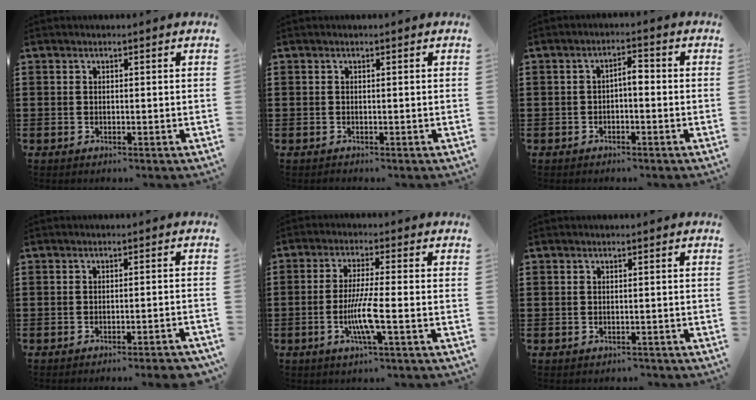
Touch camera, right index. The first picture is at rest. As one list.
[{"total": 0.0}, {"total": 2.3, "force": [-0.9, 0.7, 2.0], "torque": [-0.038, 0.007, -0.020]}, {"total": 2.2, "force": [-1.9, -0.2, 1.2], "torque": [-0.019, -0.001, -0.037]}, {"total": 6.7, "force": [-2.0, 0.4, 6.4], "torque": [-0.130, -0.017, -0.040]}, {"total": 0.5, "force": [-0.3, 0.4, 0.0], "torque": [-0.003, 0.002, -0.008]}]